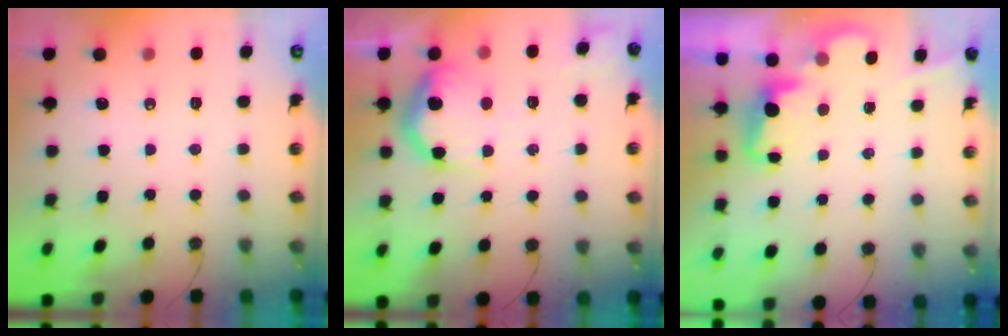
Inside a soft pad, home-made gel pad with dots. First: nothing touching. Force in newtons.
{"total": 17.9, "press": 17.9, "slide": 0.9}
{"total": 2.3, "press": 2.3, "slide": 0.5}